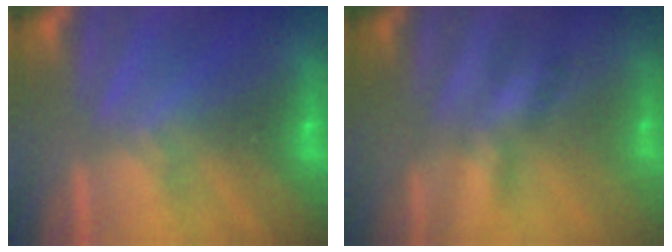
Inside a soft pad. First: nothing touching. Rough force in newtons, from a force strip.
{"total": 2.4}